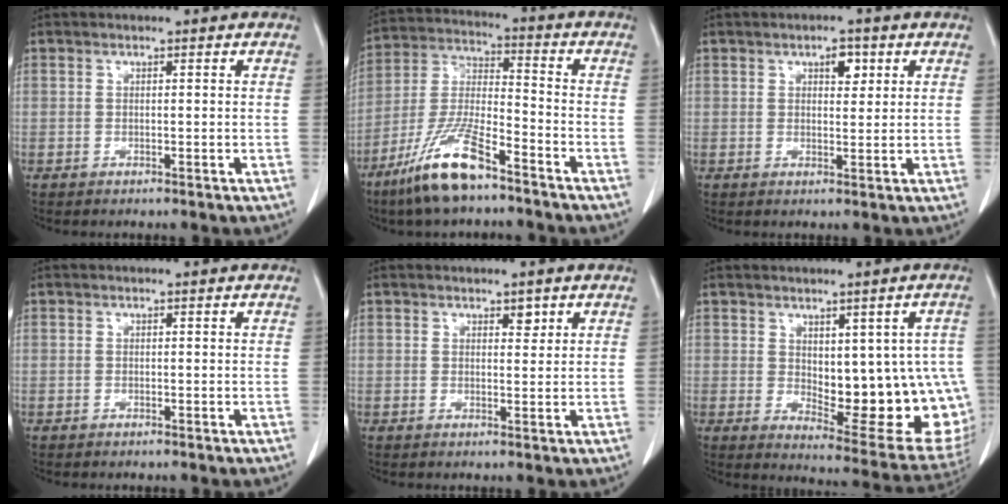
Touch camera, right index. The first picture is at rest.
{"total": 12.9, "force": [-8.7, 2.3, 9.2], "torque": [-0.199, -0.024, -0.169]}
{"total": 2.9, "force": [1.4, 1.4, 2.1], "torque": [-0.030, 0.001, 0.021]}
{"total": 0.0}
{"total": 1.5, "force": [1.0, 0.7, 0.9], "torque": [-0.009, -0.004, 0.013]}
{"total": 16.7, "force": [-0.5, 6.8, 15.2], "torque": [-0.141, 0.001, 0.019]}